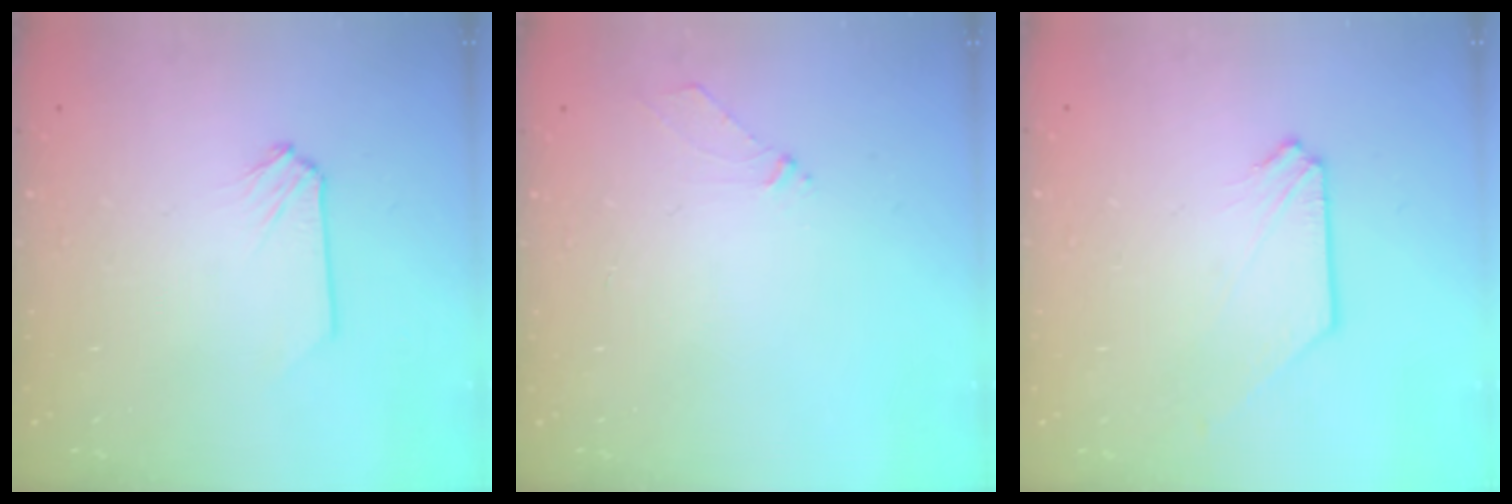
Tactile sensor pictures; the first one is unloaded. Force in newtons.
{"total": 3.6, "press": 3.5, "slide": 0.7}
{"total": 1.0, "press": 1.0, "slide": 0.2}